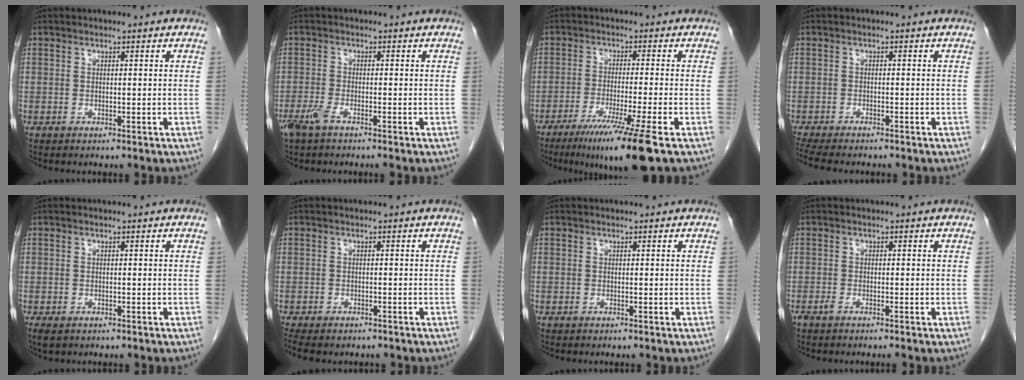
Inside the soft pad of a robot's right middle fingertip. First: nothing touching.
{"total": 2.9, "force": [-2.0, 0.5, 2.0], "torque": [-0.046, -0.005, -0.045]}
{"total": 10.8, "force": [-6.9, -1.8, 8.1], "torque": [-0.133, -0.036, -0.115]}
{"total": 8.5, "force": [-7.3, 2.1, 3.9], "torque": [-0.062, -0.007, -0.112]}
{"total": 2.1, "force": [-1.2, 1.3, 1.1], "torque": [-0.018, -0.004, -0.014]}
{"total": 7.3, "force": [-5.9, 3.0, 3.1], "torque": [-0.050, -0.004, -0.081]}
{"total": 0.0}
{"total": 0.9, "force": [-0.7, 0.0, 0.5], "torque": [-0.012, -0.001, -0.015]}